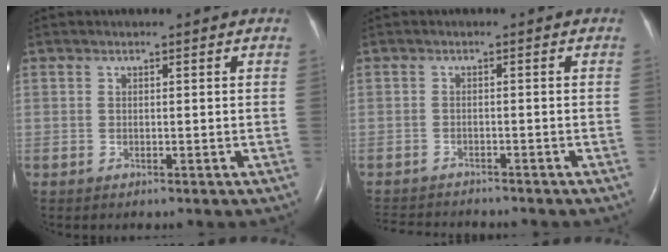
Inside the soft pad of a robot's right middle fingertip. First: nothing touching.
{"total": 6.9, "force": [-6.5, 1.0, 1.8], "torque": [-0.025, -0.007, -0.098]}